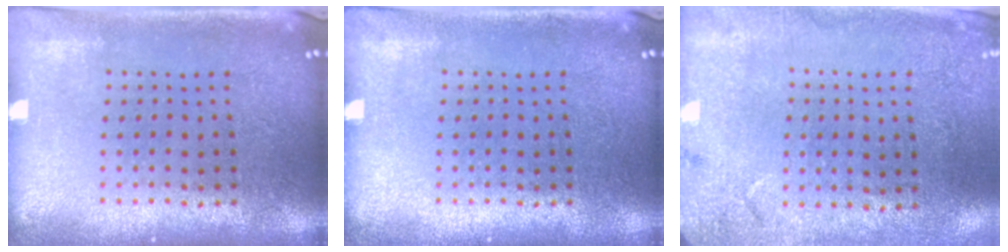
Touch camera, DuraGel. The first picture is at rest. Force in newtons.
{"total": 0.0}
{"total": 2.7, "press": 2.2, "slide": 1.6}